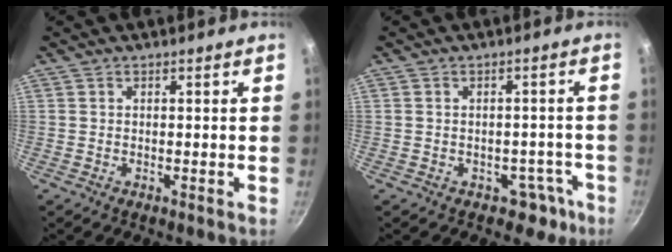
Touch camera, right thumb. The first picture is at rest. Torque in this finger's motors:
{"motor_torque": [0.16, 0.32, -0.30, 0.13, 0.00]}